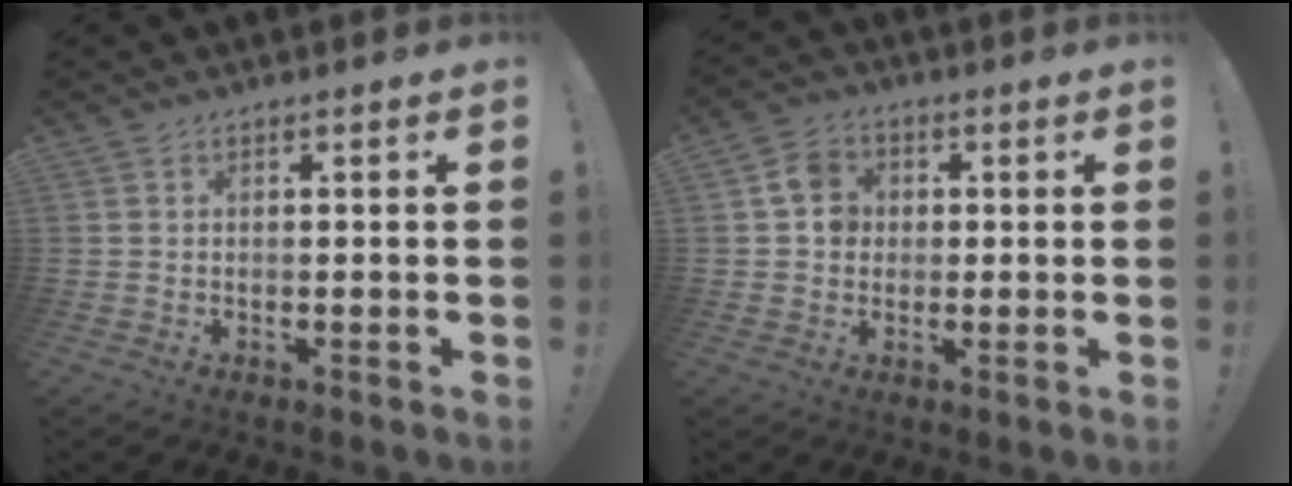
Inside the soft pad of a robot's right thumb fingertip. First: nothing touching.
{"total": 7.3, "force": [1.1, 6.5, 3.2], "torque": [-0.042, 0.015, 0.024]}